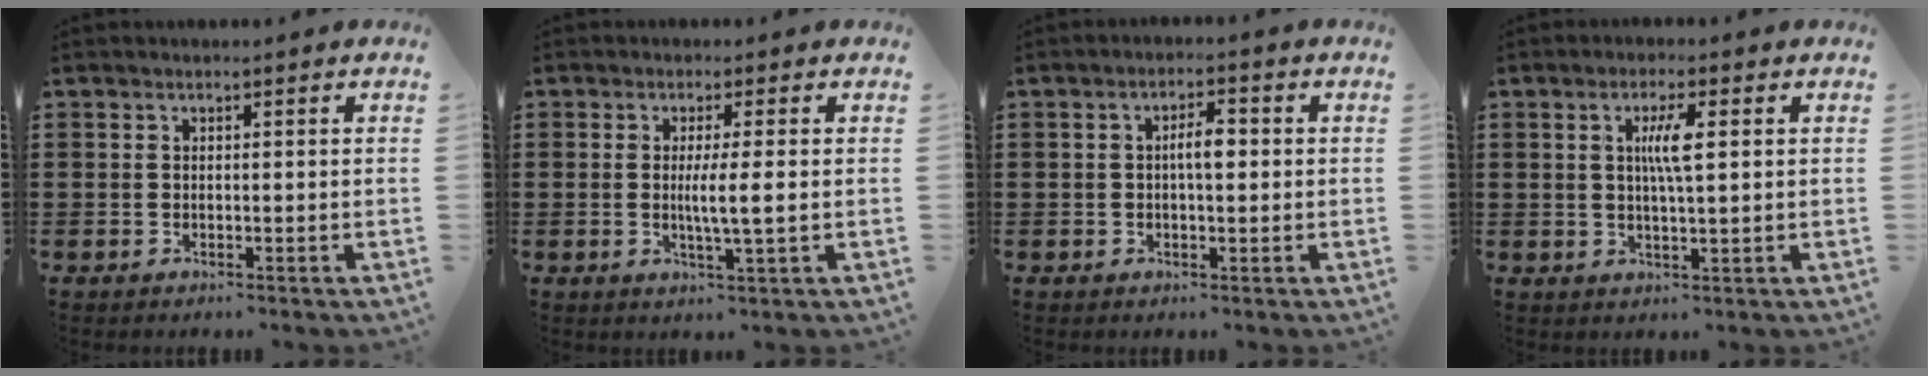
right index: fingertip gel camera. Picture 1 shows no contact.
{"total": 3.8, "force": [0.0, -0.1, 3.8], "torque": [-0.069, -0.008, -0.004]}
{"total": 3.5, "force": [0.2, 1.2, 3.3], "torque": [-0.063, 0.004, 0.000]}
{"total": 4.1, "force": [0.8, 0.6, 4.0], "torque": [-0.080, 0.002, 0.010]}